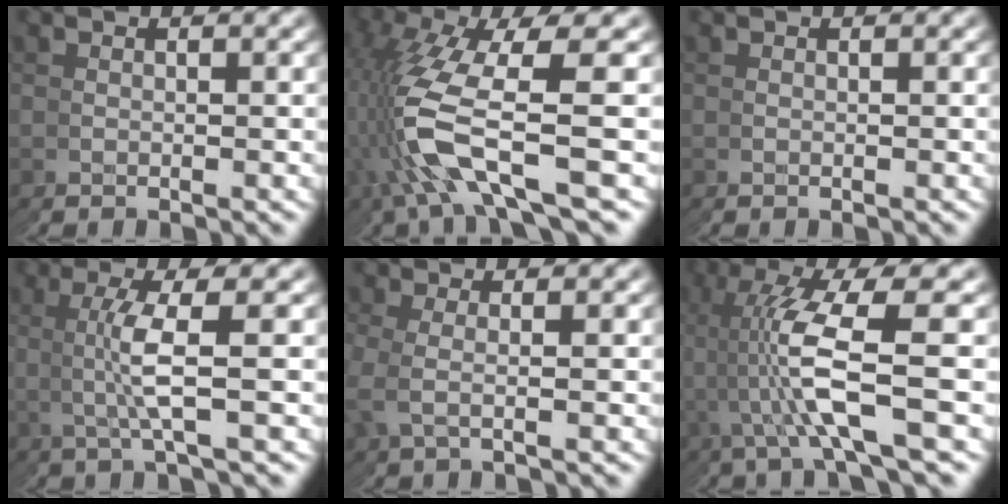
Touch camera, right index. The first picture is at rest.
{"total": 8.5, "force": [-1.3, 4.3, 7.2], "torque": [-0.181, -0.018, -0.016]}
{"total": 0.0}
{"total": 2.7, "force": [0.6, -0.5, 2.6], "torque": [-0.059, 0.004, 0.010]}
{"total": 0.8, "force": [0.8, 0.2, 0.0], "torque": [-0.015, 0.002, 0.013]}
{"total": 7.6, "force": [0.5, 2.4, 7.2], "torque": [-0.162, 0.003, 0.009]}